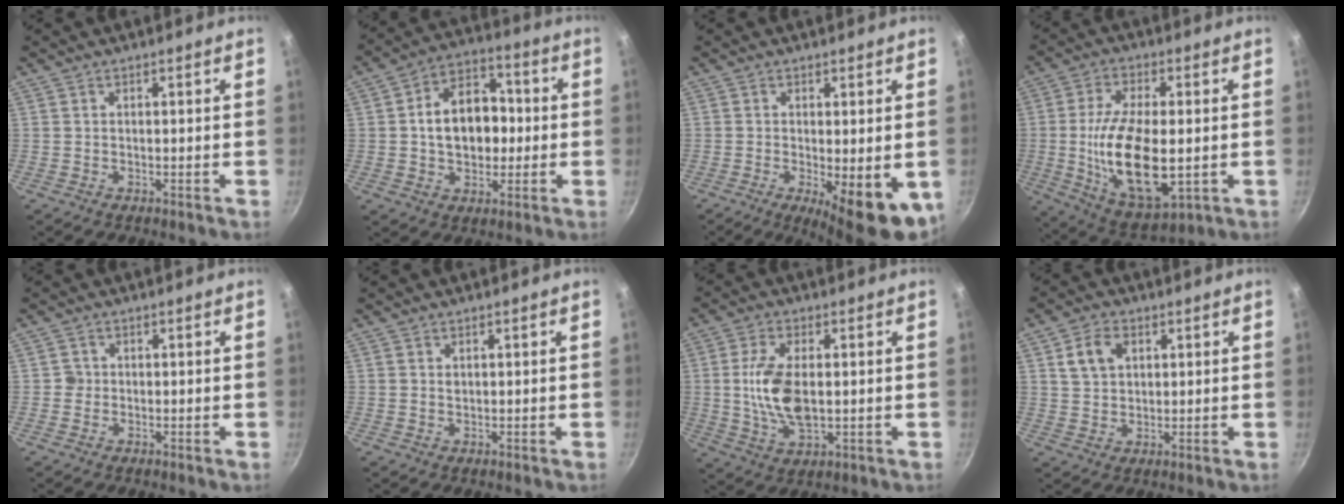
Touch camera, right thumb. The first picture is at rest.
{"total": 13.3, "force": [0.2, 9.2, 9.6], "torque": [-0.119, 0.025, 0.000]}
{"total": 11.8, "force": [-4.1, 3.9, 10.3], "torque": [-0.125, -0.019, -0.046]}
{"total": 18.3, "force": [-1.6, 8.5, 16.1], "torque": [-0.282, -0.017, -0.009]}
{"total": 1.5, "force": [-0.1, 1.5, 0.3], "torque": [0.006, 0.006, -0.005]}
{"total": 0.8, "force": [0.3, 0.5, 0.4], "torque": [-0.005, -0.002, 0.006]}
{"total": 10.9, "force": [0.3, 5.5, 9.4], "torque": [-0.188, -0.007, 0.012]}
{"total": 6.1, "force": [2.2, 4.4, 3.7], "torque": [-0.051, -0.002, 0.041]}